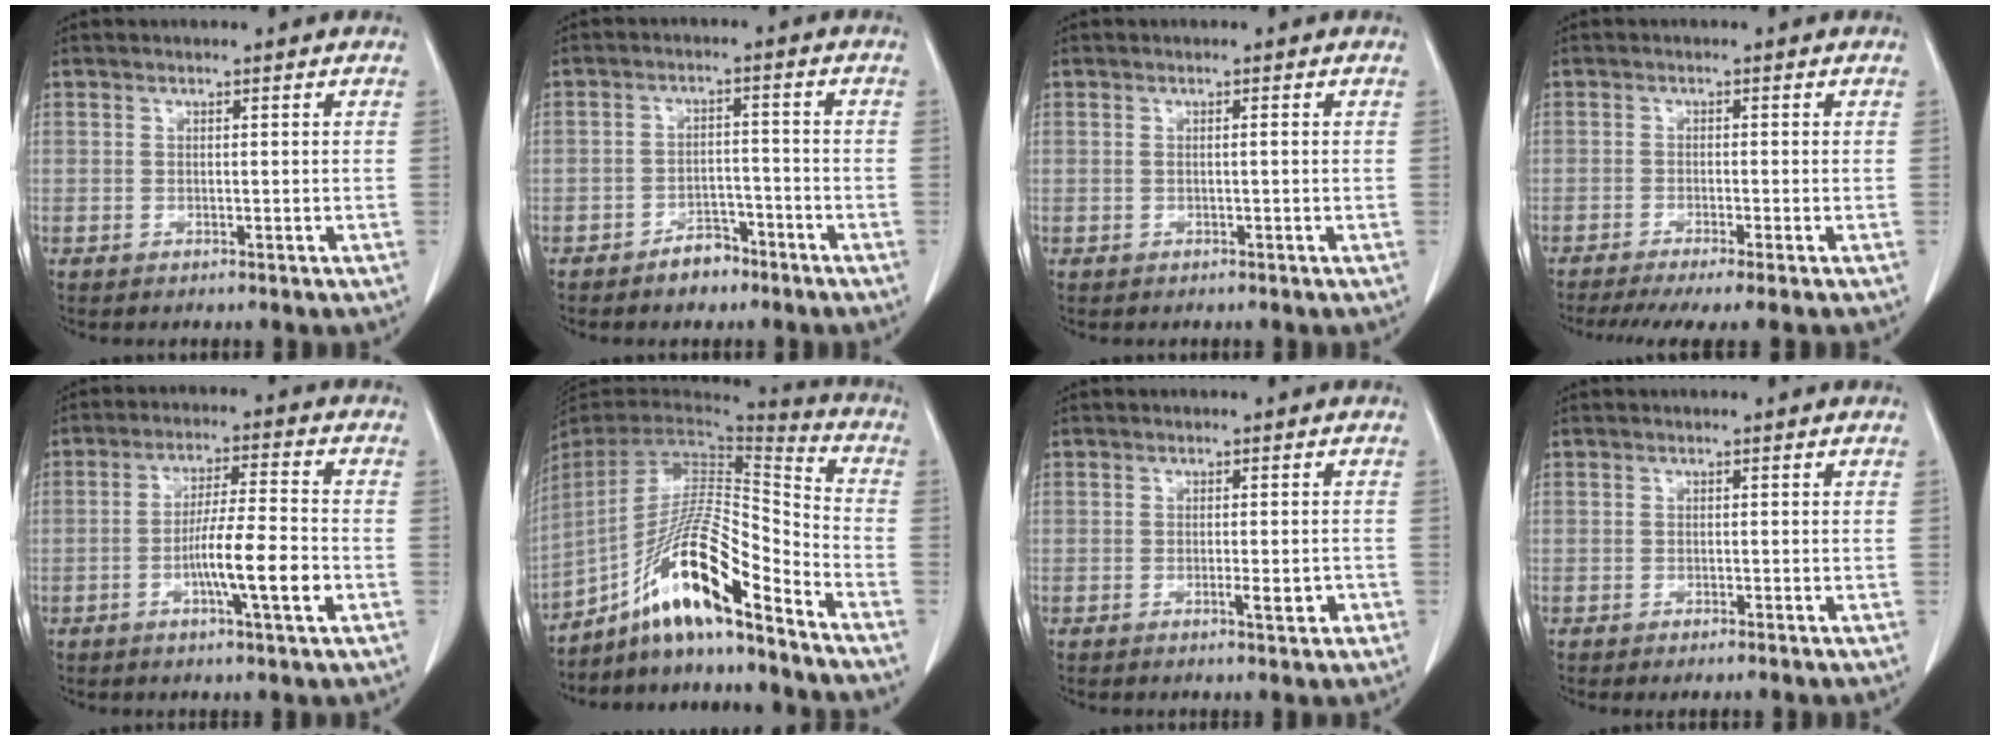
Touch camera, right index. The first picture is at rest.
{"total": 4.3, "force": [-3.1, 2.5, 1.5], "torque": [-0.022, 0.009, -0.046]}
{"total": 0.6, "force": [0.0, -0.1, 0.6], "torque": [-0.010, 0.003, 0.003]}
{"total": 7.4, "force": [-6.0, -0.5, 4.3], "torque": [-0.056, -0.012, -0.092]}
{"total": 9.2, "force": [-2.8, 0.1, 8.8], "torque": [-0.149, -0.003, -0.050]}
{"total": 16.1, "force": [-11.4, 0.8, 11.4], "torque": [-0.212, 0.003, -0.208]}
{"total": 2.6, "force": [-0.9, 0.5, 2.4], "torque": [-0.035, 0.000, -0.009]}
{"total": 0.9, "force": [-0.6, 0.0, 0.6], "torque": [-0.012, -0.002, -0.010]}